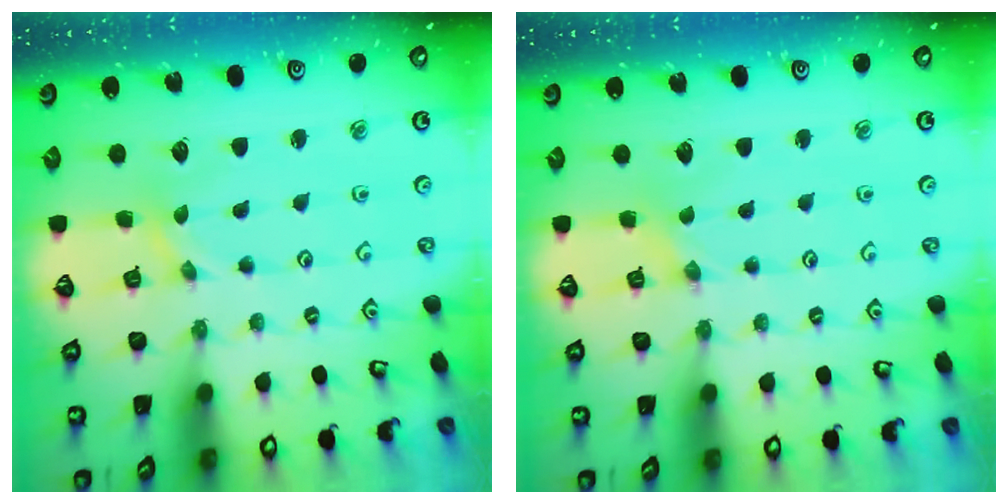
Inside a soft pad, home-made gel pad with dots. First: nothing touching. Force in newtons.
{"total": 0.0}